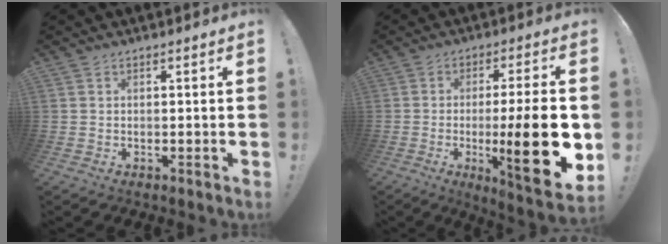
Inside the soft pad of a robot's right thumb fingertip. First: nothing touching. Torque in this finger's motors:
{"motor_torque": [1.97, 3.03, 2.27, -0.50, 0.30]}